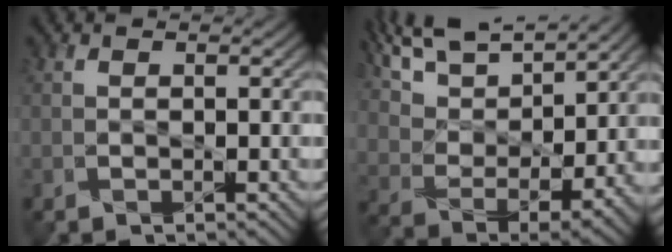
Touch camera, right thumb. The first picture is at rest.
{"total": 13.8, "force": [10.4, 4.7, 7.7], "torque": [-0.193, 0.002, 0.177]}